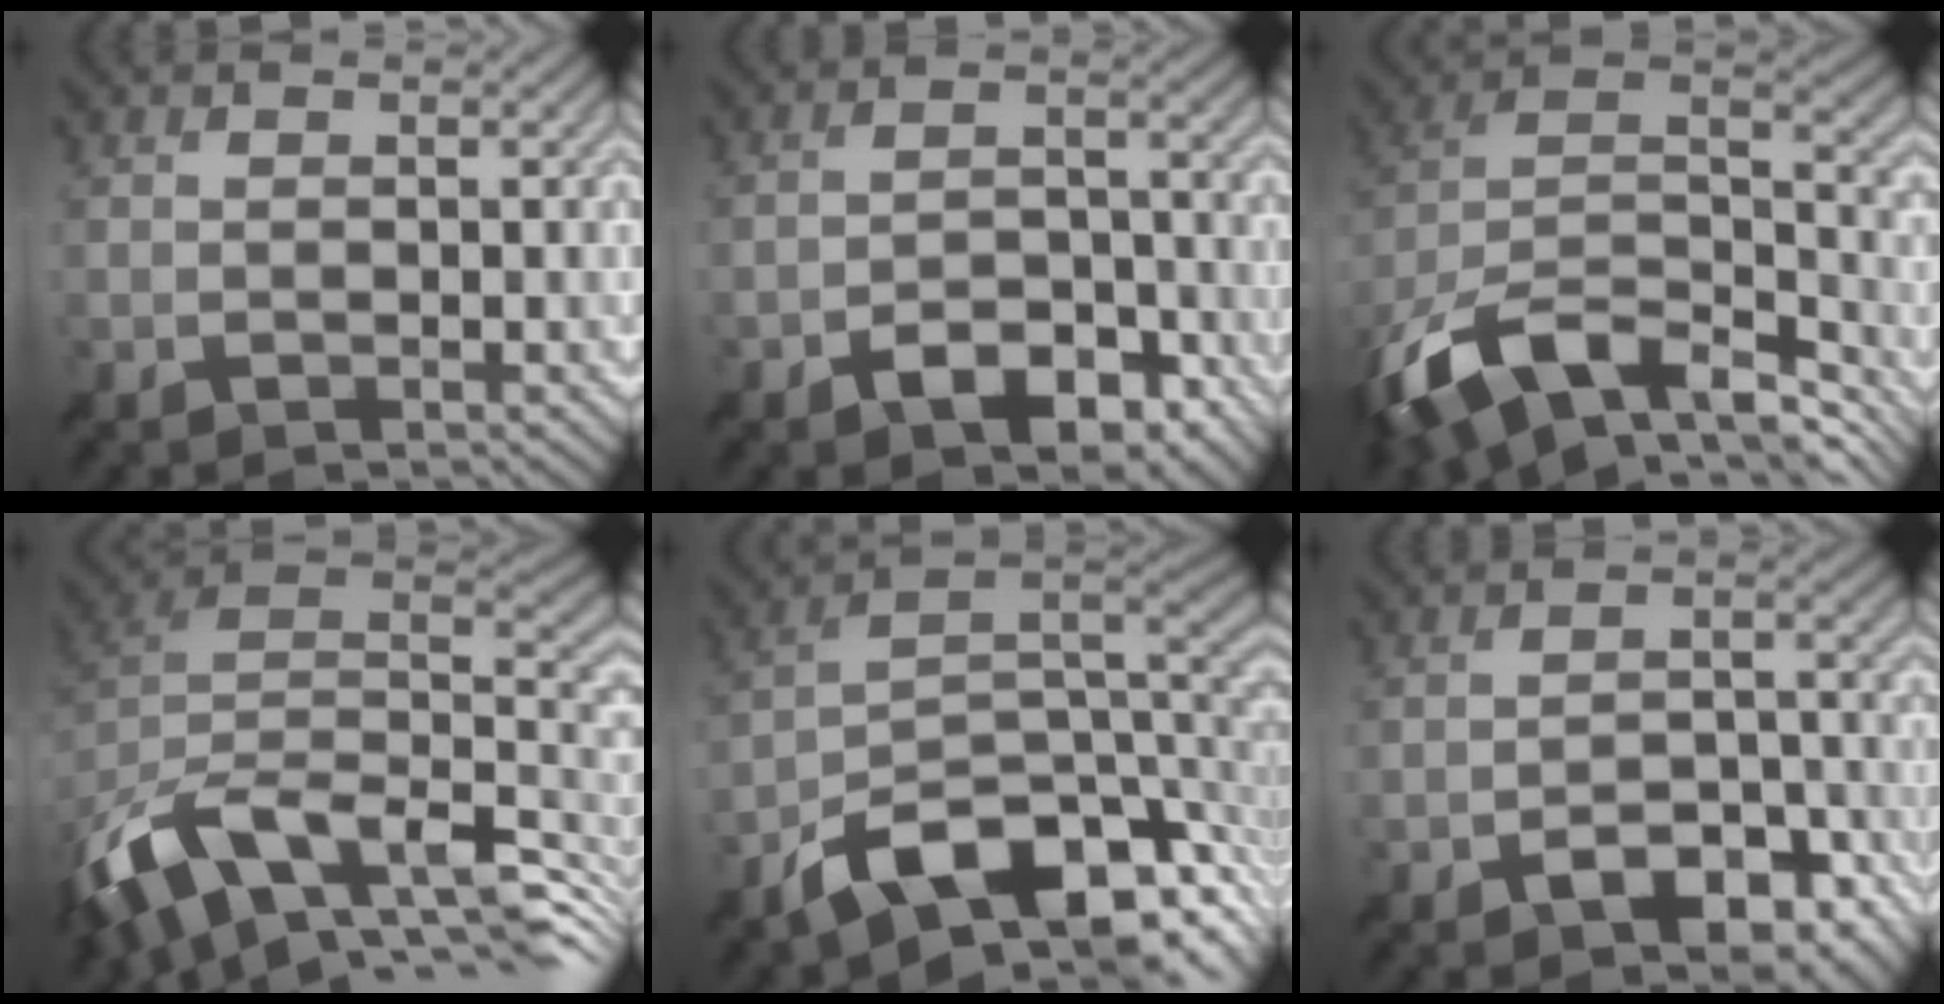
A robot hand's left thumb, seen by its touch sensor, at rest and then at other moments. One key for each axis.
{"total": 6.7, "fx": -4.3, "fy": 3.2, "fz": 4.0, "tx": -0.061, "ty": 0.002, "tz": -0.076}
{"total": 17.4, "fx": -9.6, "fy": 9.2, "fz": 11.2, "tx": -0.271, "ty": -0.025, "tz": -0.148}
{"total": 16.1, "fx": -6.4, "fy": 10.2, "fz": 10.7, "tx": -0.238, "ty": -0.043, "tz": -0.096}
{"total": 13.7, "fx": -5.8, "fy": 7.0, "fz": 10.3, "tx": -0.173, "ty": -0.020, "tz": -0.086}
{"total": 8.2, "fx": -5.1, "fy": 3.9, "fz": 5.1, "tx": -0.070, "ty": 0.000, "tz": -0.082}